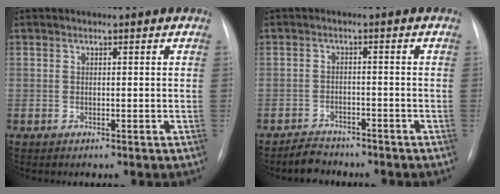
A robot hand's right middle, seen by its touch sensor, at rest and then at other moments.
{"total": 3.4, "force": [-3.1, 1.3, 0.1], "torque": [-0.011, -0.003, -0.053]}